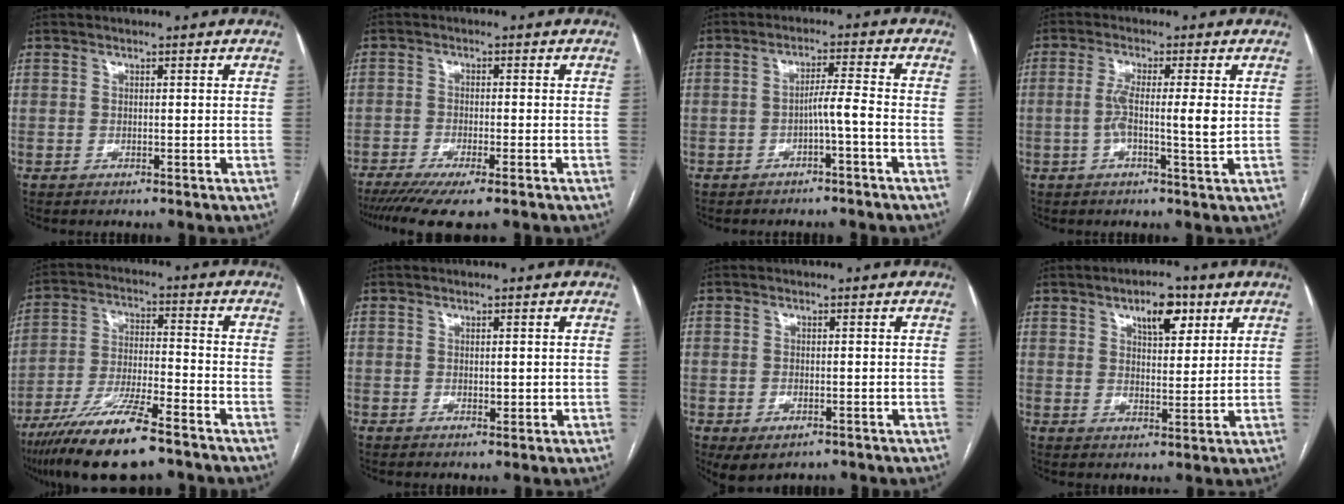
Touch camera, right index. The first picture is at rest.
{"total": 10.2, "force": [-7.7, 1.2, 6.6], "torque": [-0.098, -0.019, -0.120]}
{"total": 3.5, "force": [-1.6, -0.4, 3.1], "torque": [-0.048, 0.008, -0.027]}
{"total": 5.7, "force": [0.0, 0.1, 5.7], "torque": [-0.104, -0.003, -0.004]}
{"total": 15.0, "force": [-10.6, 2.2, 10.4], "torque": [-0.208, -0.033, -0.190]}
{"total": 1.3, "force": [0.1, 0.7, 1.1], "torque": [-0.015, -0.004, 0.005]}
{"total": 3.9, "force": [-2.1, 2.2, 2.4], "torque": [-0.043, -0.007, -0.022]}
{"total": 6.6, "force": [3.6, 2.8, 4.8], "torque": [-0.074, 0.007, 0.056]}